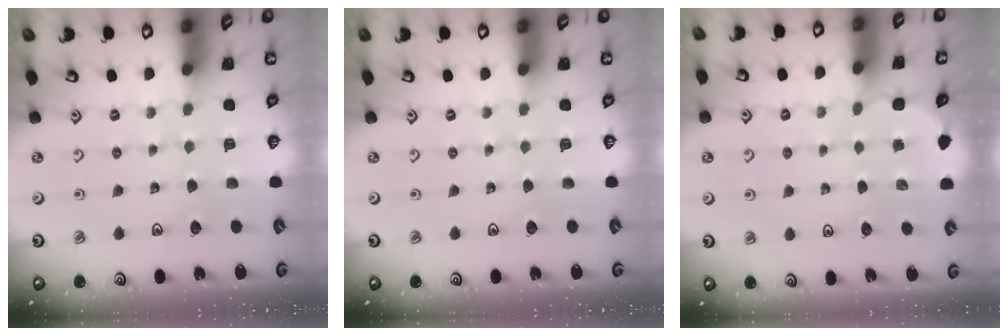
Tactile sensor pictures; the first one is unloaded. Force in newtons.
{"total": 0.0}
{"total": 2.1, "press": 2.1, "slide": 0.2}